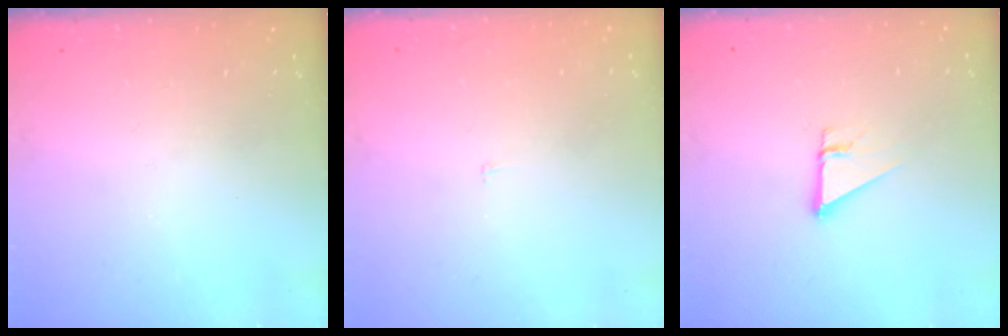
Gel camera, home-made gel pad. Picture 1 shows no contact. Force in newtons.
{"total": 2.2, "press": 2.2, "slide": 0.2}
{"total": 2.7, "press": 2.7, "slide": 0.2}